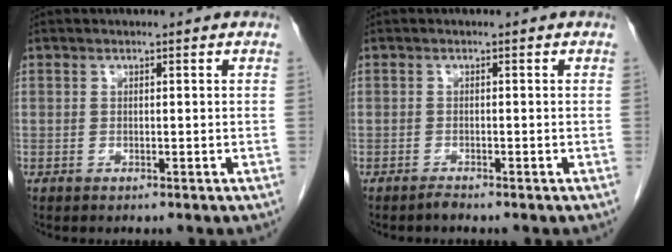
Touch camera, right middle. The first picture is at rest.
{"total": 0.7, "force": [-0.7, -0.1, 0.2], "torque": [-0.005, -0.001, -0.012]}